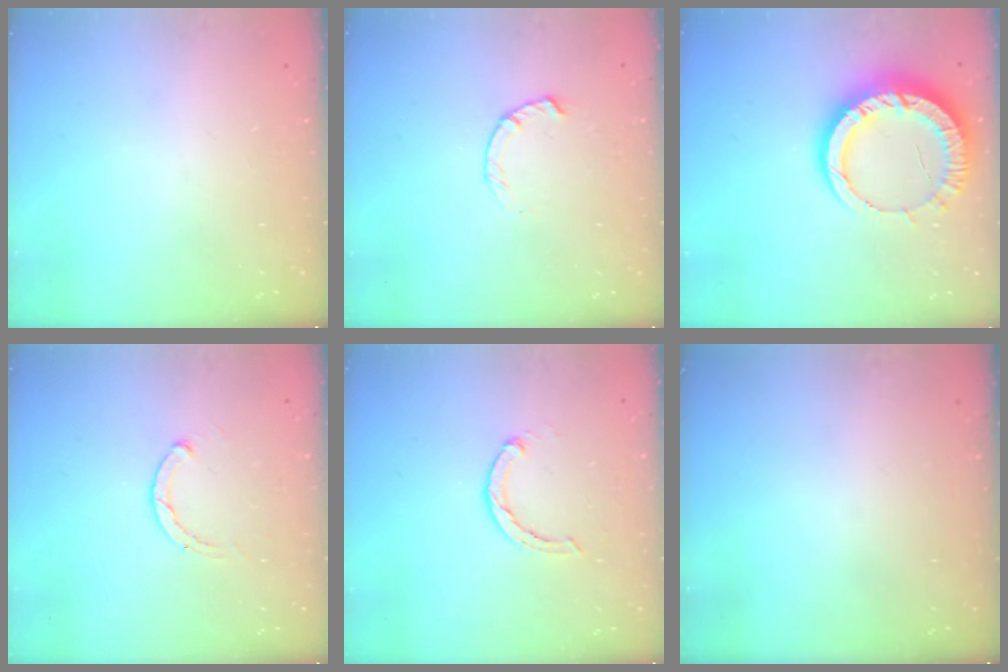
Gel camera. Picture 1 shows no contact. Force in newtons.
{"total": 1.8, "press": 1.8, "slide": 0.3}
{"total": 14.2, "press": 14.1, "slide": 1.5}
{"total": 1.1, "press": 1.0, "slide": 0.3}
{"total": 2.4, "press": 2.4, "slide": 0.4}
{"total": 0.0}